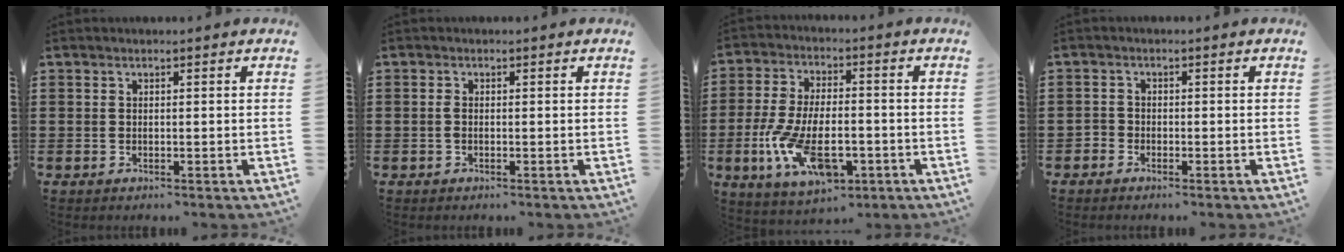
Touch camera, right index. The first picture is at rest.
{"total": 0.9, "force": [-0.2, 0.4, 0.8], "torque": [-0.017, 0.000, -0.004]}
{"total": 11.2, "force": [-3.7, 5.2, 9.2], "torque": [-0.203, -0.002, -0.067]}
{"total": 1.3, "force": [-1.0, 0.8, 0.1], "torque": [-0.005, 0.005, -0.022]}